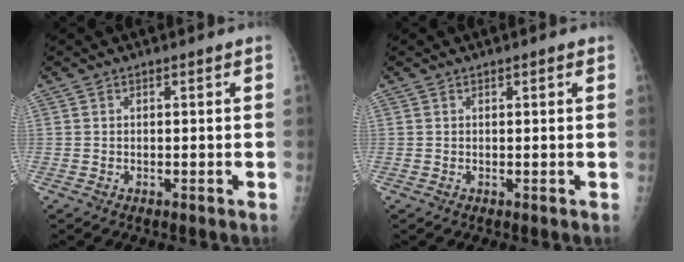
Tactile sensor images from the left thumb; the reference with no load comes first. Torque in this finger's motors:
{"motor_torque": [-0.19, 0.01, -0.07, 0.14, 0.03]}